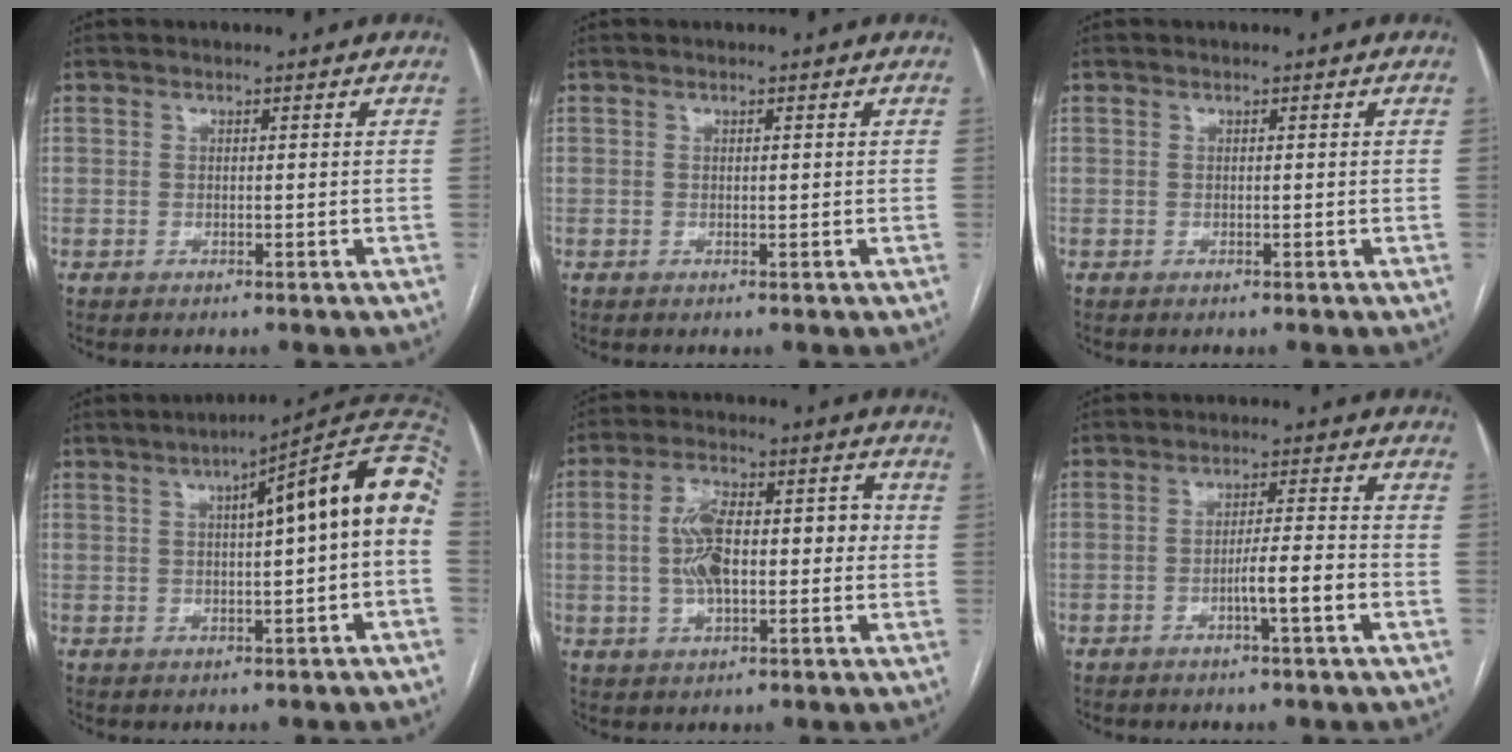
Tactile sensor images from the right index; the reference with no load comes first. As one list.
[{"total": 0.0}, {"total": 0.0}, {"total": 13.4, "force": [2.5, 0.7, 13.1], "torque": [-0.177, 0.038, 0.028]}, {"total": 10.8, "force": [0.0, 4.5, 9.8], "torque": [-0.177, 0.034, 0.003]}, {"total": 5.4, "force": [-2.1, 0.0, 5.0], "torque": [-0.080, 0.003, -0.035]}]